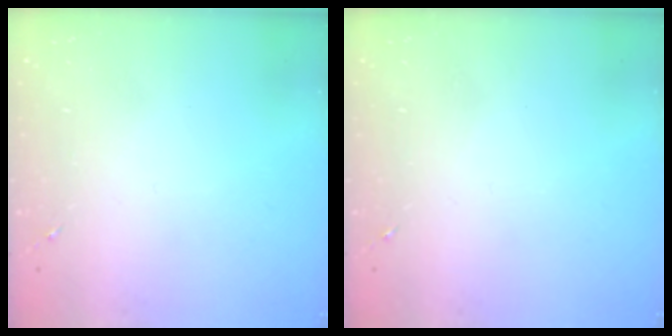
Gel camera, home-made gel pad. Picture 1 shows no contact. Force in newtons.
{"total": 0.0}